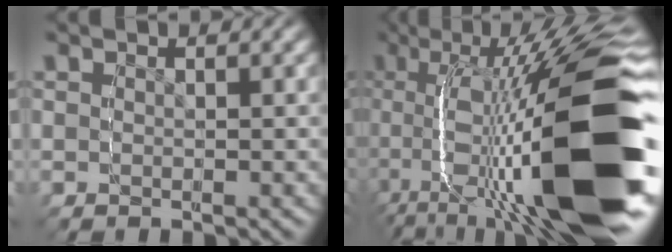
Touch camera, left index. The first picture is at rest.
{"total": 18.2, "force": [-3.2, 6.8, 16.6], "torque": [-0.248, 0.021, -0.051]}